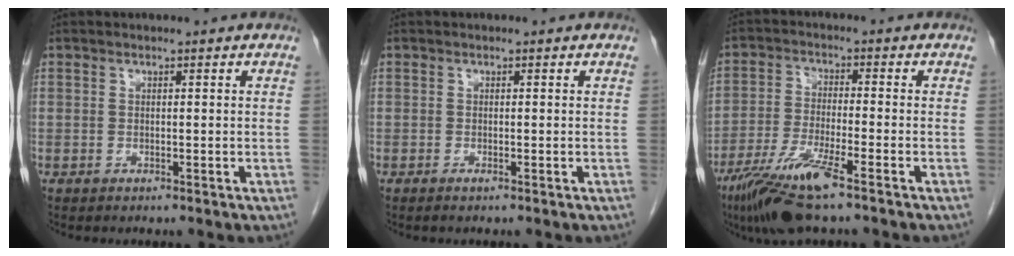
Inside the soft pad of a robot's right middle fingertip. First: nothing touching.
{"total": 0.6, "force": [-0.4, 0.0, 0.4], "torque": [-0.010, -0.001, -0.008]}
{"total": 9.7, "force": [-6.3, 0.5, 7.4], "torque": [-0.151, -0.024, -0.118]}